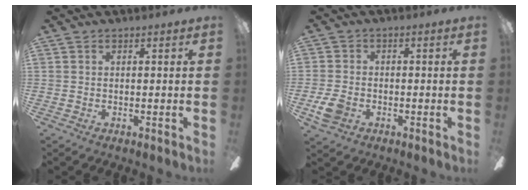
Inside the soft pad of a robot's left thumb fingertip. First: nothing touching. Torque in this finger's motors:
{"motor_torque": [-0.05, 0.05, -0.03, 0.00, 0.00]}